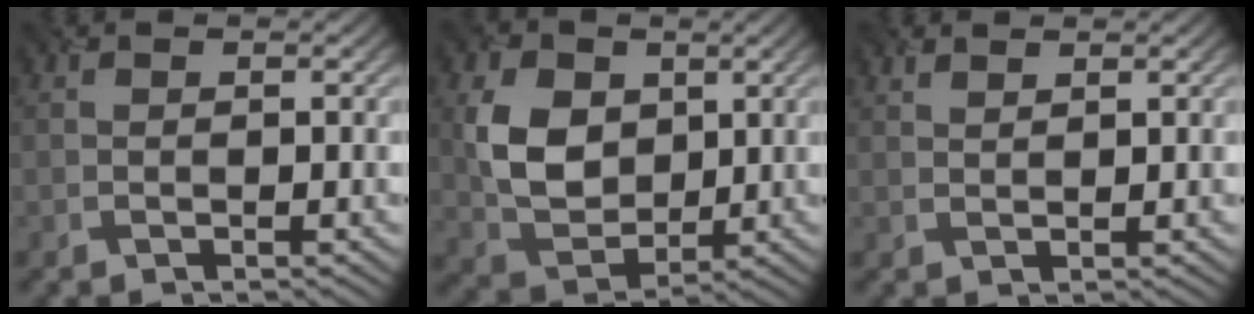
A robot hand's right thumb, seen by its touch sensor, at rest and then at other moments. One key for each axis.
{"total": 8.4, "fx": 2.0, "fy": 6.3, "fz": 5.2, "tx": -0.124, "ty": -0.001, "tz": 0.039}
{"total": 1.3, "fx": 1.3, "fy": 0.1, "fz": 0.3, "tx": -0.011, "ty": 0.003, "tz": 0.026}